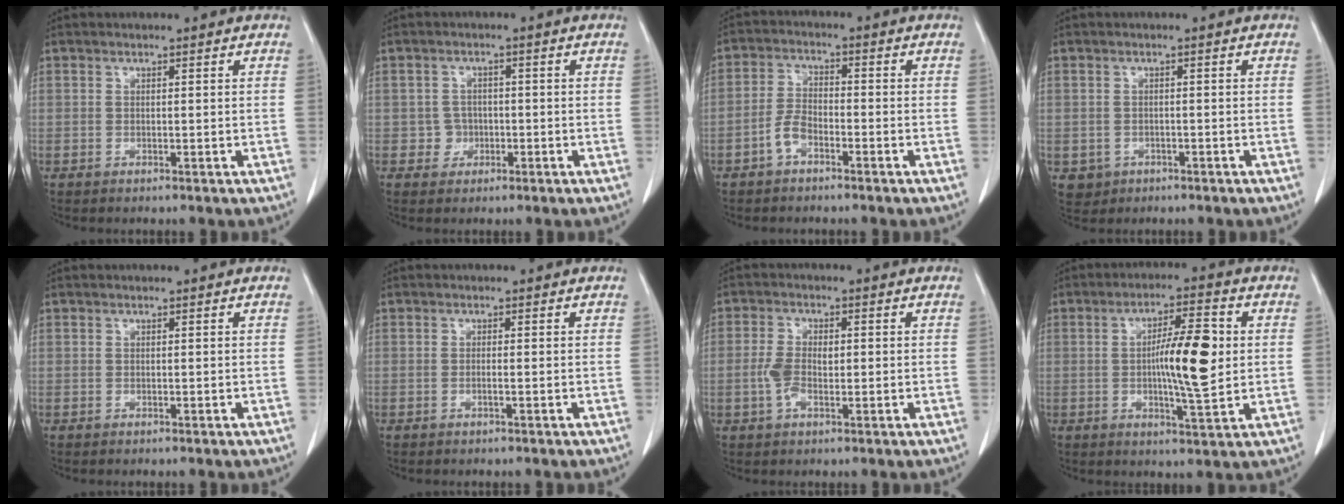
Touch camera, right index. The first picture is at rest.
{"total": 2.5, "force": [-0.7, 2.4, 0.1], "torque": [0.008, 0.010, -0.011]}
{"total": 4.0, "force": [-2.3, 2.0, 2.6], "torque": [-0.057, 0.010, -0.045]}
{"total": 2.6, "force": [-1.1, 2.4, 0.4], "torque": [-0.005, 0.006, -0.010]}
{"total": 0.0}
{"total": 0.6, "force": [-0.2, 0.0, 0.5], "torque": [-0.010, 0.002, -0.004]}
{"total": 4.6, "force": [-0.5, 2.2, 4.0], "torque": [-0.089, 0.012, -0.009]}
{"total": 10.3, "force": [0.5, 1.7, 10.1], "torque": [-0.165, 0.005, 0.007]}